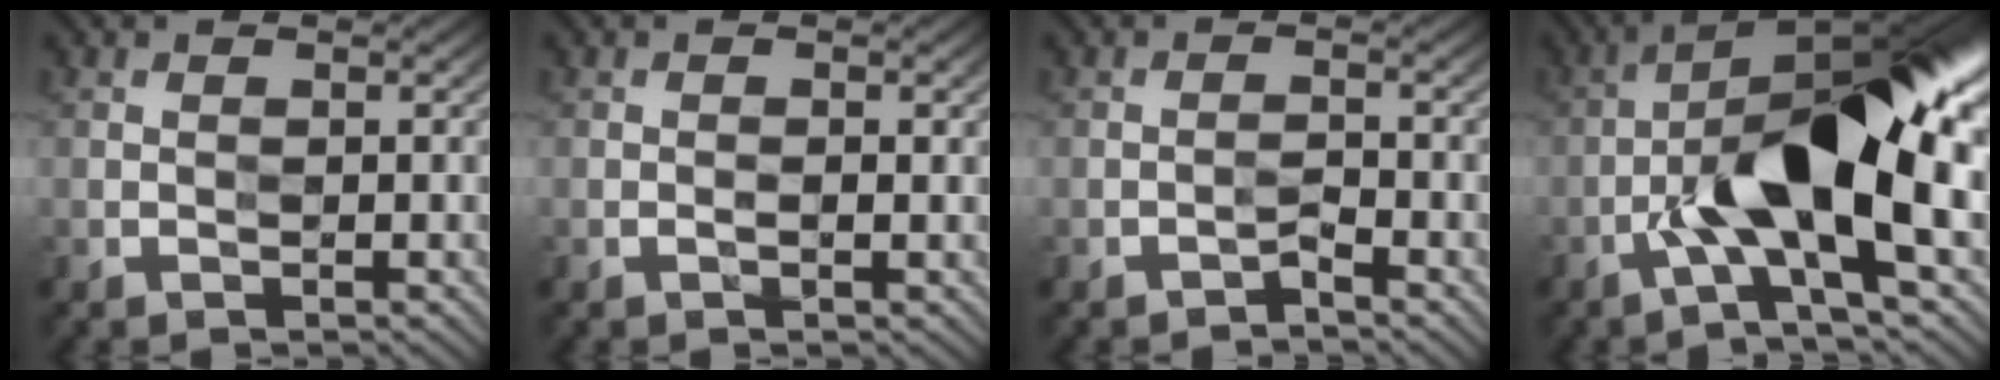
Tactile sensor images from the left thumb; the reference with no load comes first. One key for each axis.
{"total": 0.6, "fx": -0.1, "fy": 0.0, "fz": 0.6, "tx": -0.006, "ty": 0.000, "tz": -0.003}
{"total": 1.1, "fx": -1.1, "fy": 0.1, "fz": 0.4, "tx": -0.002, "ty": 0.006, "tz": -0.024}
{"total": 14.1, "fx": -2.9, "fy": 4.5, "fz": 13.1, "tx": -0.224, "ty": 0.018, "tz": -0.046}